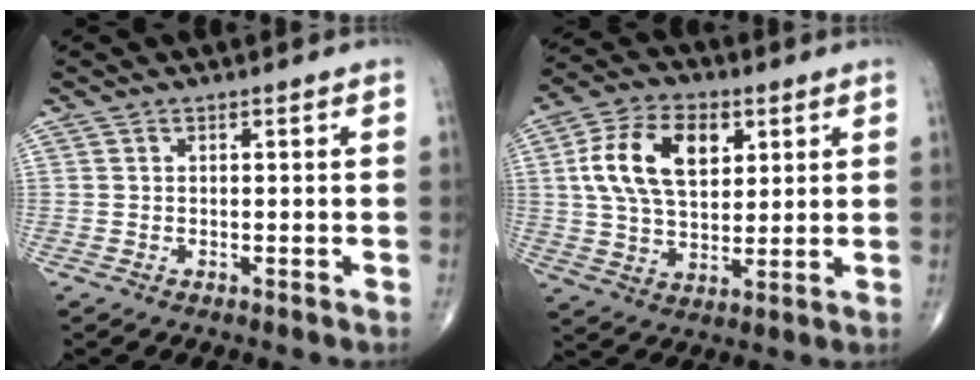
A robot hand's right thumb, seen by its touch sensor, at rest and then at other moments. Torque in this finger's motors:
{"motor_torque": [0.37, 0.76, 0.43, -0.04, 0.36]}